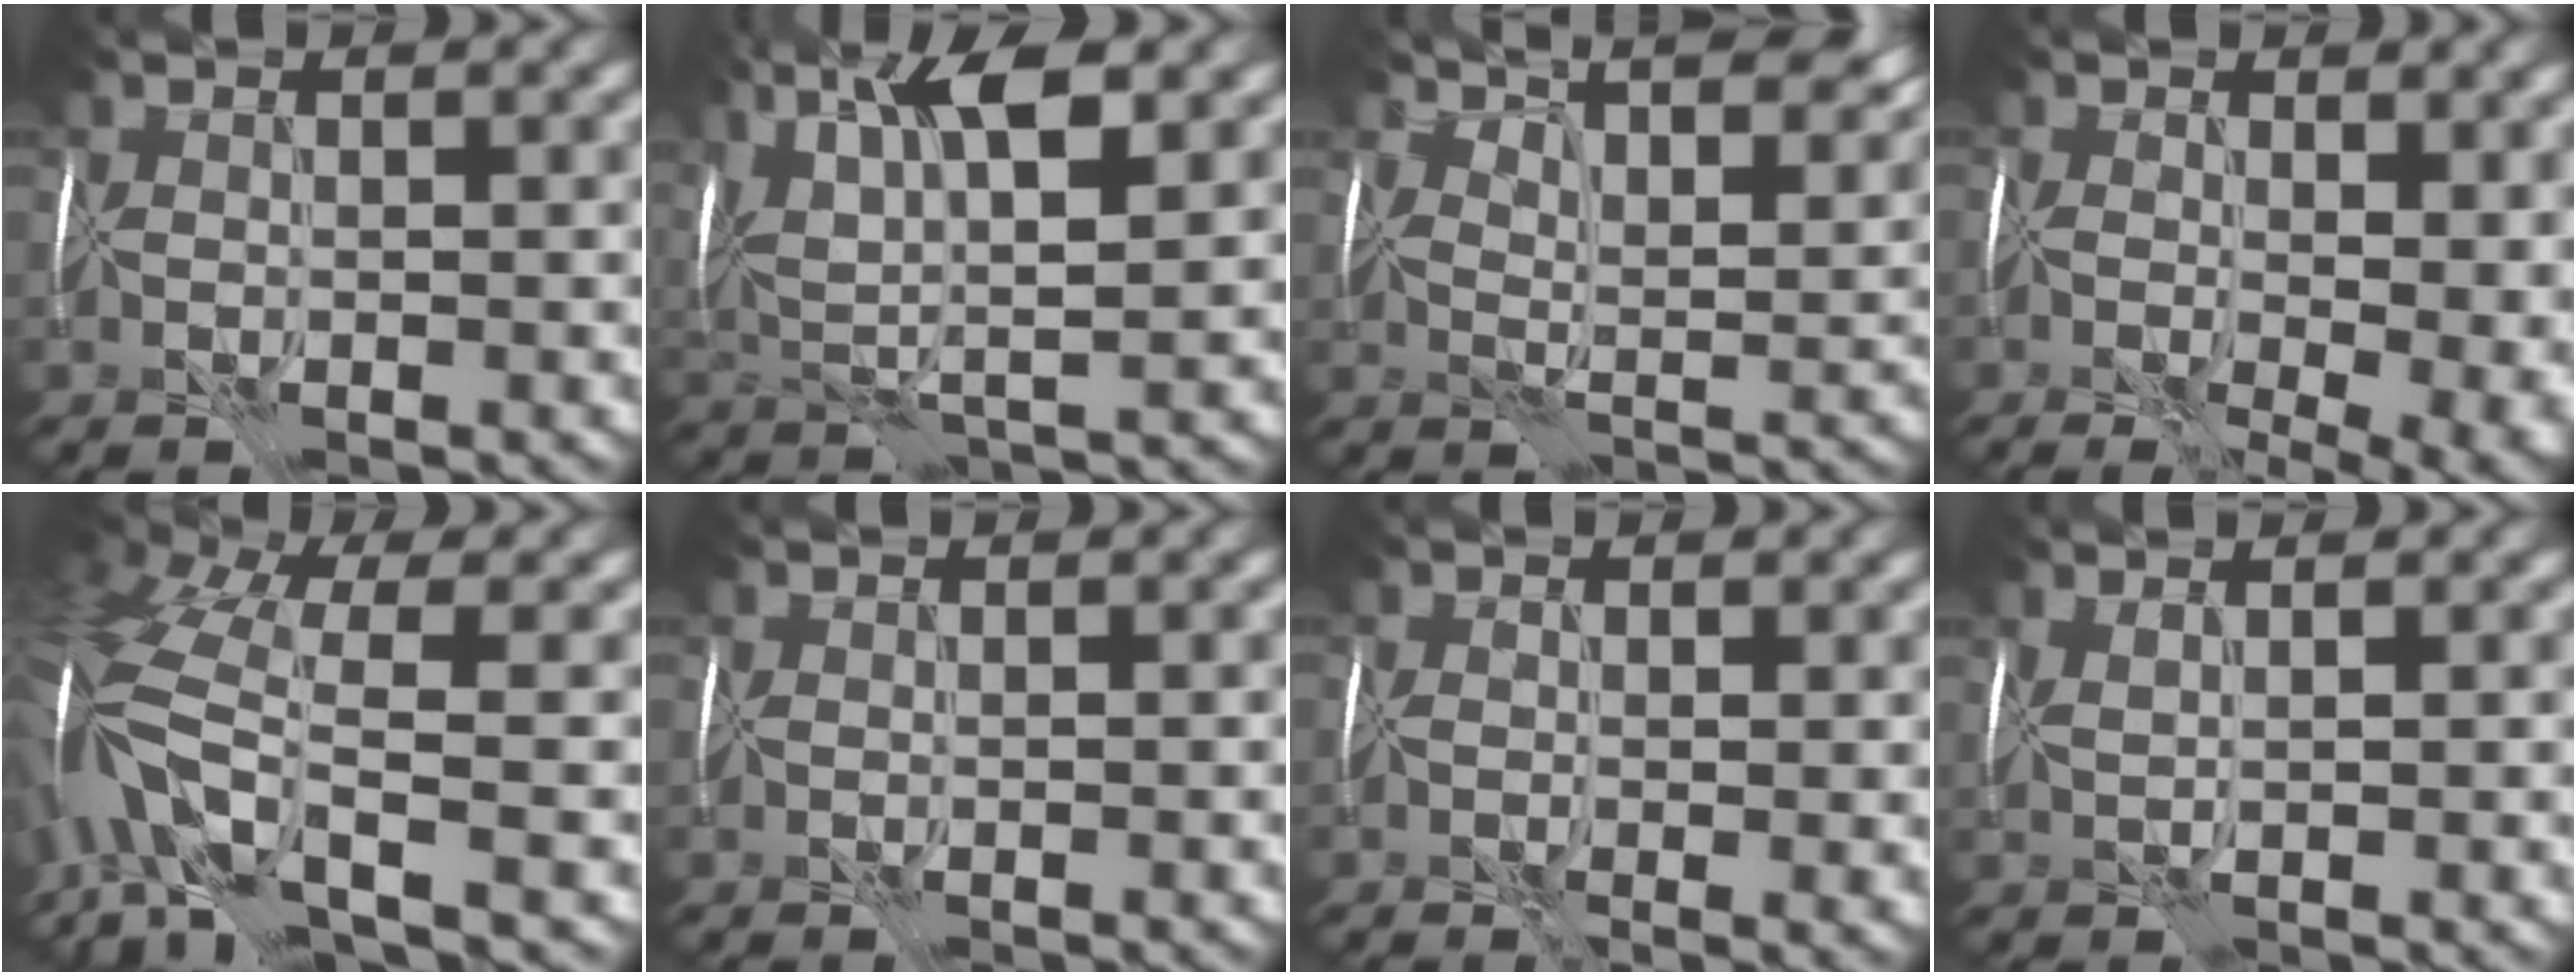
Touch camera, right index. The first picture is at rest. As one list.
[{"total": 9.6, "force": [4.6, 3.2, 7.7], "torque": [-0.155, 0.020, 0.083]}, {"total": 9.6, "force": [8.0, 2.7, 4.7], "torque": [-0.071, 0.011, 0.106]}, {"total": 11.8, "force": [-2.4, 6.4, 9.6], "torque": [-0.109, 0.000, 0.004]}, {"total": 9.8, "force": [-3.3, 4.2, 8.3], "torque": [-0.187, 0.005, -0.064]}, {"total": 0.0}, {"total": 2.0, "force": [0.3, 0.8, 1.8], "torque": [-0.028, -0.005, 0.011]}, {"total": 2.7, "force": [1.8, 1.0, 1.7], "torque": [-0.012, 0.018, 0.011]}]